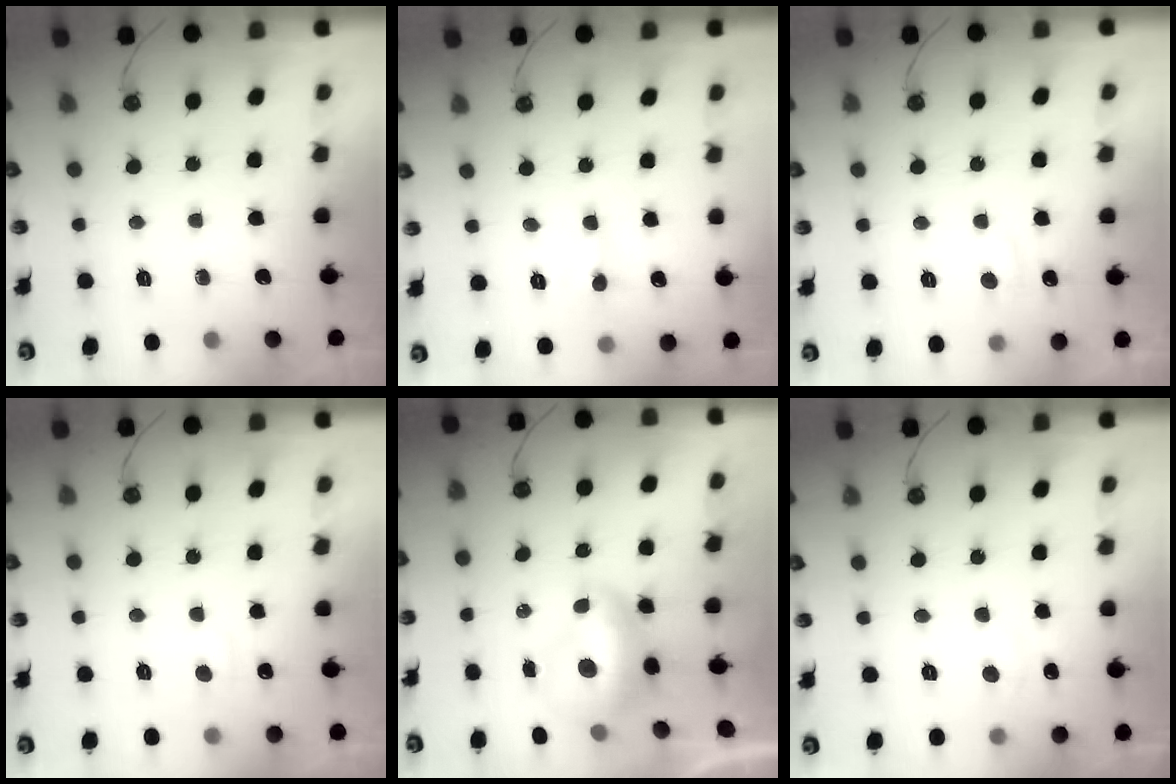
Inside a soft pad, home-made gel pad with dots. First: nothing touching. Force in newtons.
{"total": 0.8, "press": 0.8, "slide": 0.2}
{"total": 1.0, "press": 0.6, "slide": 0.8}
{"total": 1.7, "press": 1.6, "slide": 0.6}
{"total": 2.1, "press": 1.9, "slide": 0.9}
{"total": 1.6, "press": 1.4, "slide": 0.7}